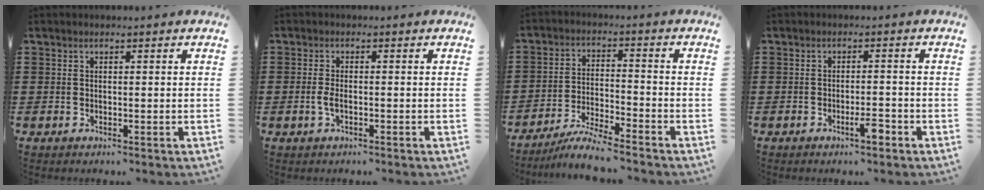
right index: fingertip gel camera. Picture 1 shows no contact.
{"total": 2.1, "force": [-0.7, 0.6, 1.9], "torque": [-0.044, -0.005, -0.014]}
{"total": 5.2, "force": [-5.0, -0.2, 1.5], "torque": [-0.042, -0.009, -0.102]}
{"total": 3.3, "force": [-1.9, 0.6, 2.6], "torque": [-0.041, 0.003, -0.034]}